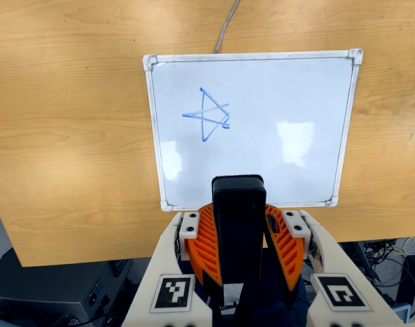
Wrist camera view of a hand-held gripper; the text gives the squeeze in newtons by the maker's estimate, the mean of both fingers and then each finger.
{"total": 8.9, "left": 9.1, "right": 8.8}